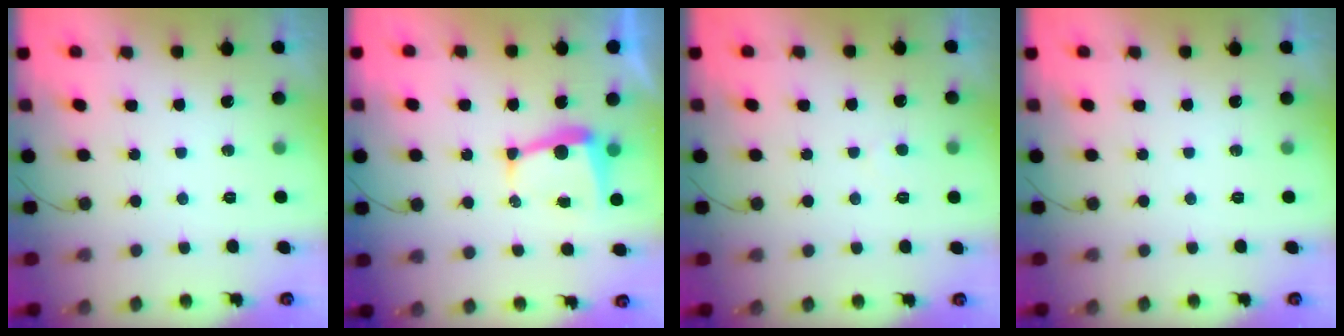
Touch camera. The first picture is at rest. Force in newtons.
{"total": 6.2, "press": 6.1, "slide": 0.6}
{"total": 2.2, "press": 2.2, "slide": 0.2}
{"total": 0.0}